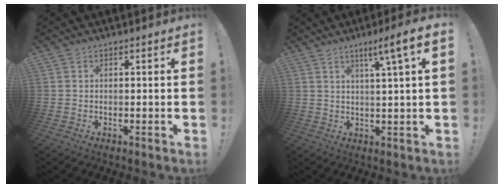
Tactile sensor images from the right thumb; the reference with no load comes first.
{"total": 7.3, "force": [3.4, -0.5, 6.4], "torque": [-0.088, -0.020, 0.043]}